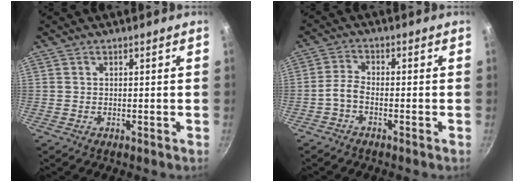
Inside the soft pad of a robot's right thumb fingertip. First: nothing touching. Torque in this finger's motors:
{"motor_torque": [1.17, 1.44, 0.89, -0.48, 0.09]}